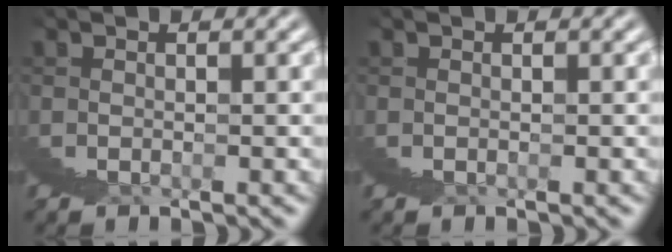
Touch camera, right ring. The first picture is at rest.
{"total": 0.0}